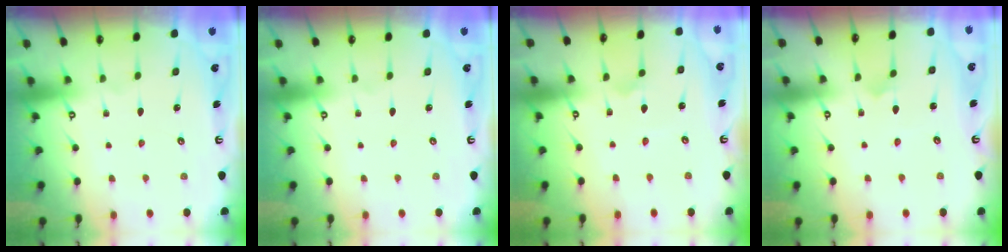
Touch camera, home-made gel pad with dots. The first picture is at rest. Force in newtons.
{"total": 0.0}
{"total": 2.9, "press": 2.9, "slide": 0.1}
{"total": 3.6, "press": 3.6, "slide": 0.2}